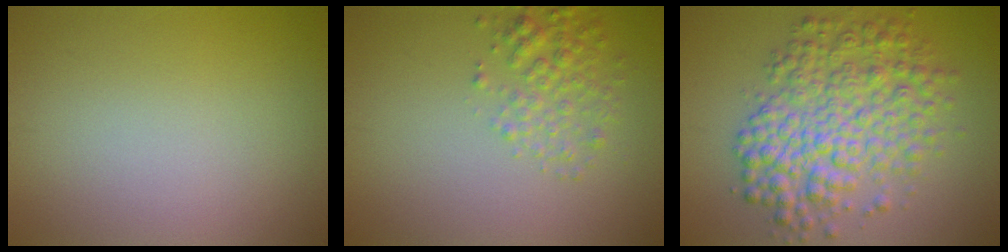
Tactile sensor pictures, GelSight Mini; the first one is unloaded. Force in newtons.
{"total": 2.6, "press": 2.6, "slide": 0.1}
{"total": 7.2, "press": 7.2, "slide": 0.1}